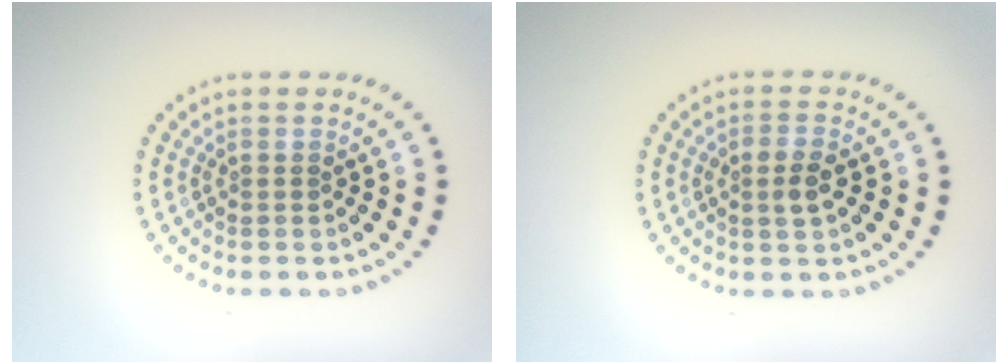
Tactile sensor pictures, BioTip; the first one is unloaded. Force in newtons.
{"total": 2.0, "press": 2.0, "slide": 0.4}